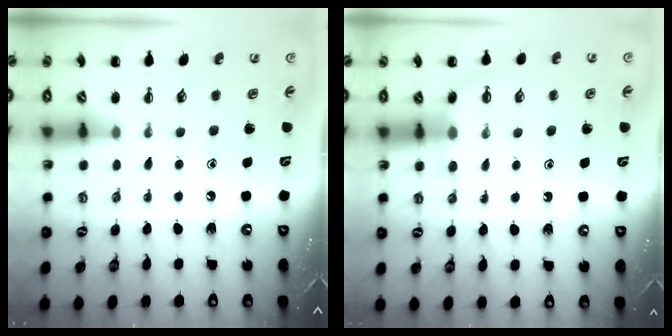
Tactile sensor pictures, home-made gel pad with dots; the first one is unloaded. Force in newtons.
{"total": 5.9, "press": 5.8, "slide": 1.4}